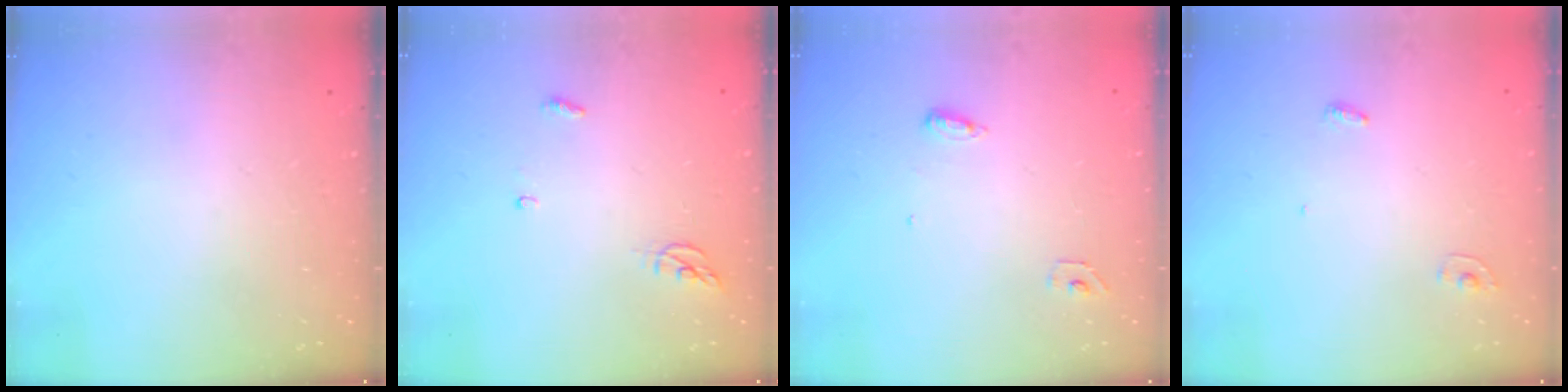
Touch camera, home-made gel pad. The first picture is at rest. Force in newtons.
{"total": 3.8, "press": 3.8, "slide": 0.3}
{"total": 5.1, "press": 4.9, "slide": 1.4}
{"total": 3.6, "press": 3.5, "slide": 0.3}